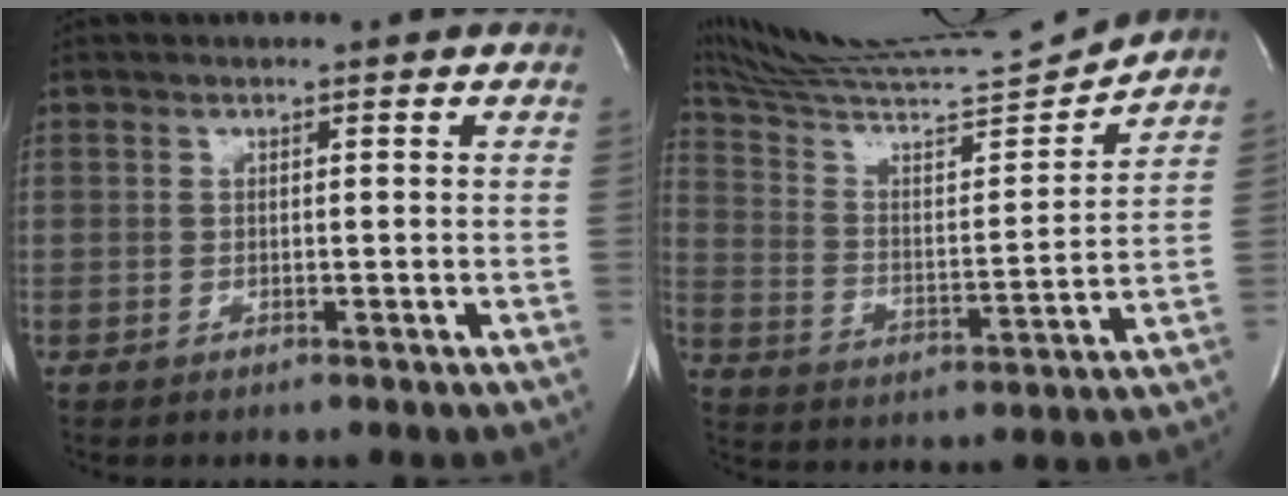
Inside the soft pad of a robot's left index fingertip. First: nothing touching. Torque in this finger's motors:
{"motor_torque": [-0.16, -0.25, 0.00, 0.04]}